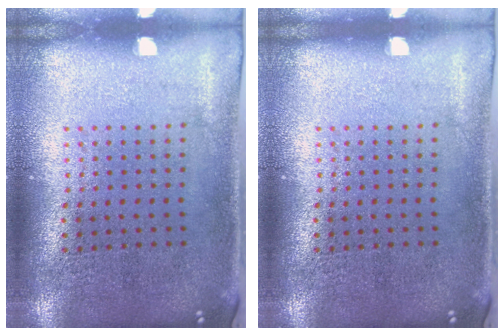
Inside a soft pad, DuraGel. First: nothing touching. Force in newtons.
{"total": 0.0}